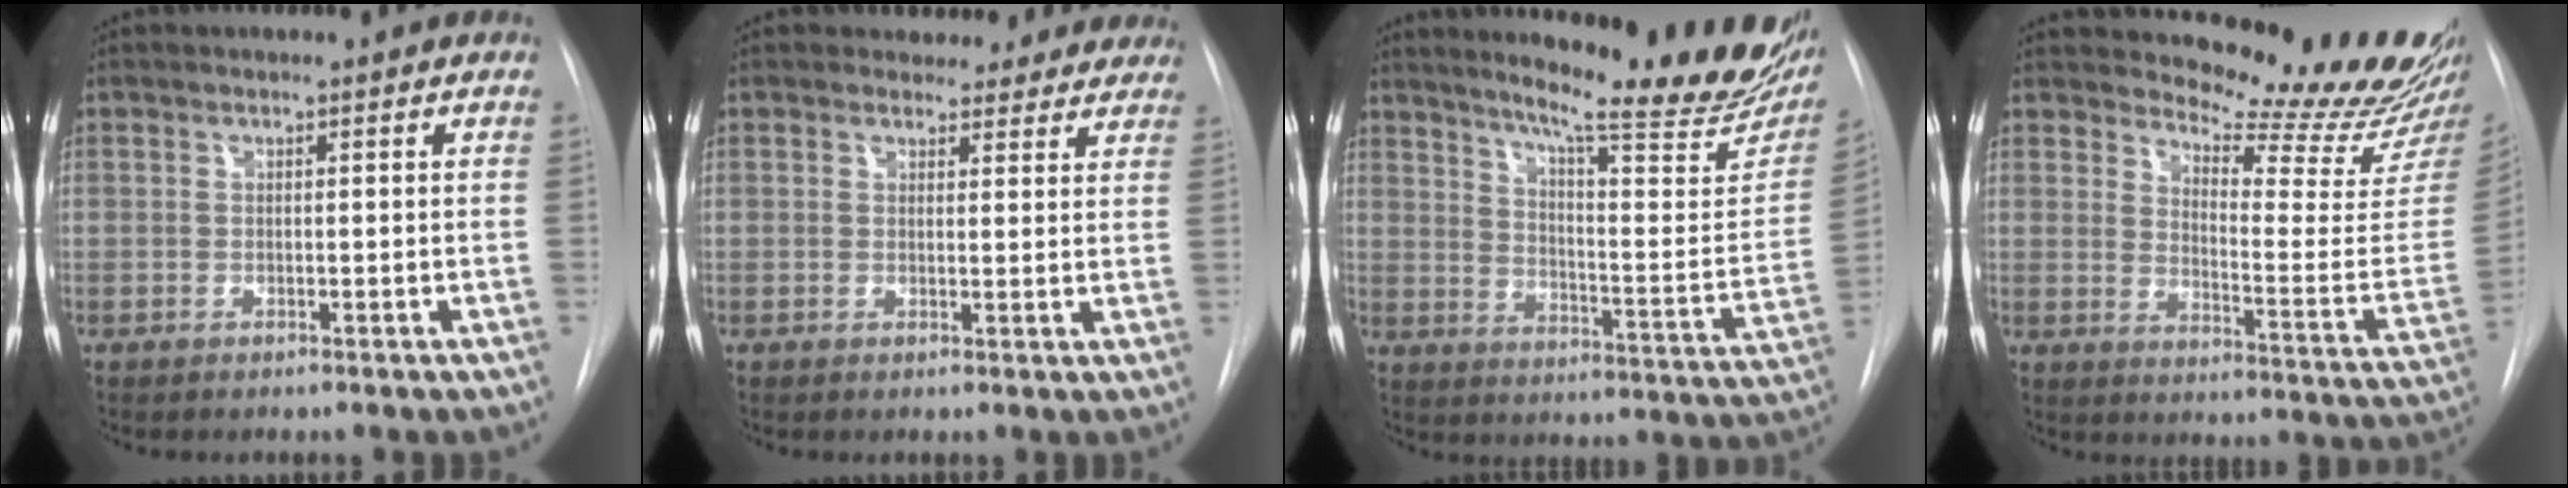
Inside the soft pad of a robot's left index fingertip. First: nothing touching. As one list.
[{"total": 9.2, "force": [8.2, 4.1, 0.5], "torque": [0.032, -0.011, 0.068]}, {"total": 25.4, "force": [20.4, 2.4, 14.9], "torque": [-0.210, -0.089, 0.256]}, {"total": 20.0, "force": [19.1, 1.0, 6.0], "torque": [-0.085, -0.145, 0.228]}]